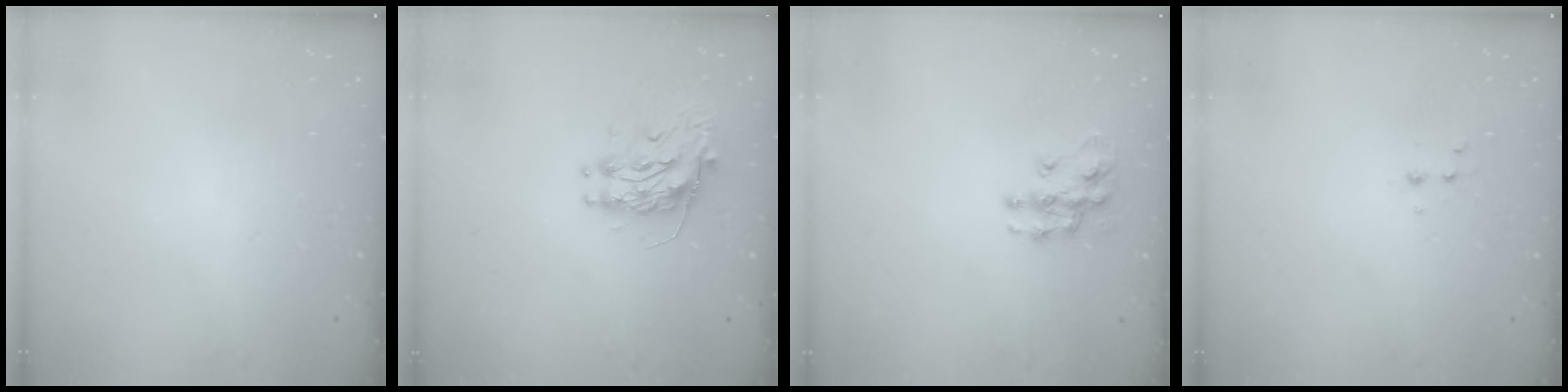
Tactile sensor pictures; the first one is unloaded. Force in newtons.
{"total": 10.4, "press": 10.4, "slide": 0.9}
{"total": 10.4, "press": 10.4, "slide": 0.5}
{"total": 2.6, "press": 2.5, "slide": 0.8}